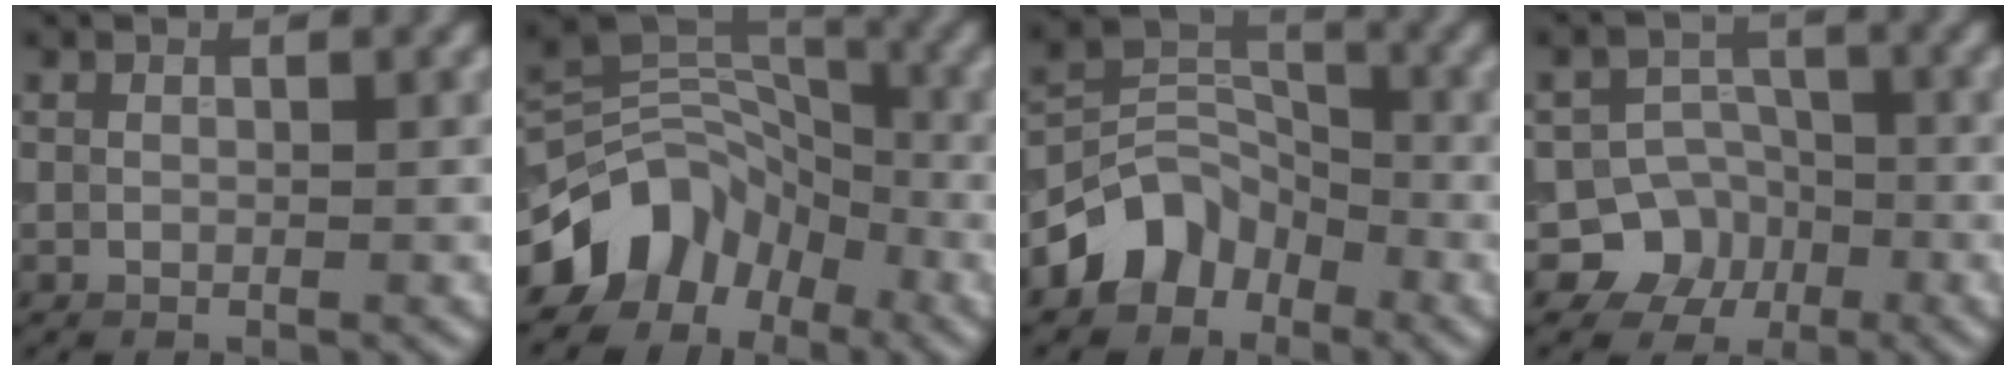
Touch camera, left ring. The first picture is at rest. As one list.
[{"total": 7.8, "force": [-4.5, 5.4, 3.3], "torque": [-0.046, 0.006, -0.097]}, {"total": 4.8, "force": [-3.1, 3.5, 1.4], "torque": [-0.010, 0.010, -0.061]}, {"total": 7.2, "force": [-3.1, 6.5, 0.8], "torque": [0.012, -0.003, -0.072]}]